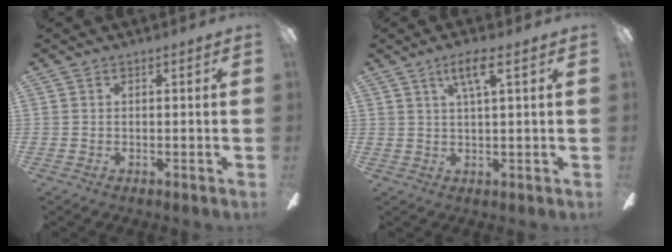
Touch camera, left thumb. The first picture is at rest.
{"total": 5.5, "force": [2.9, 0.8, 4.6], "torque": [-0.089, 0.000, 0.045]}